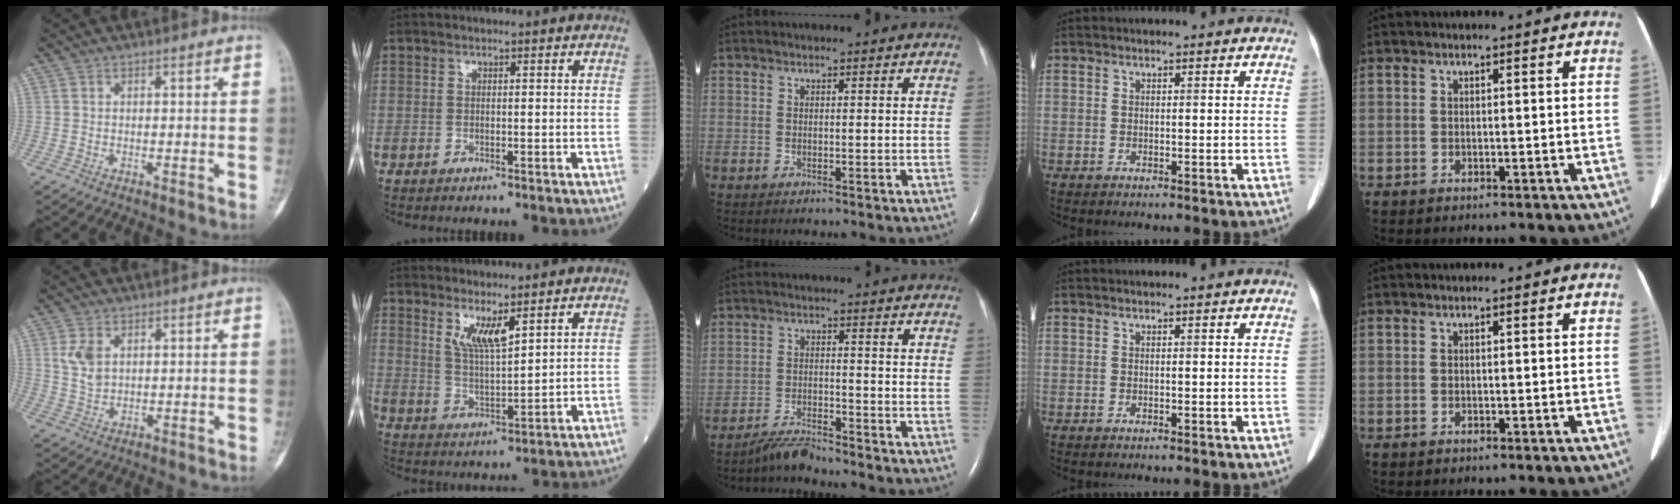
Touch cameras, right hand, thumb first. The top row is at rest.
{"thumb": {"total": 4.7, "force": [1.6, 2.9, 3.2], "torque": [-0.061, -0.005, 0.040]}, "index": {"total": 5.4, "force": [3.3, 0.8, 4.1], "torque": [-0.088, -0.014, 0.069]}, "middle": {"total": 3.9, "force": [-3.8, -0.3, 0.7], "torque": [-0.020, -0.021, -0.070]}}